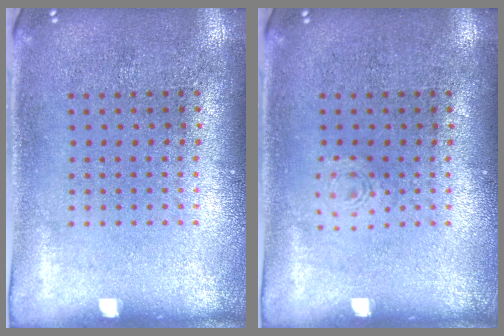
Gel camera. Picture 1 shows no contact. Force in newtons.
{"total": 0.7, "press": 0.7, "slide": 0.1}